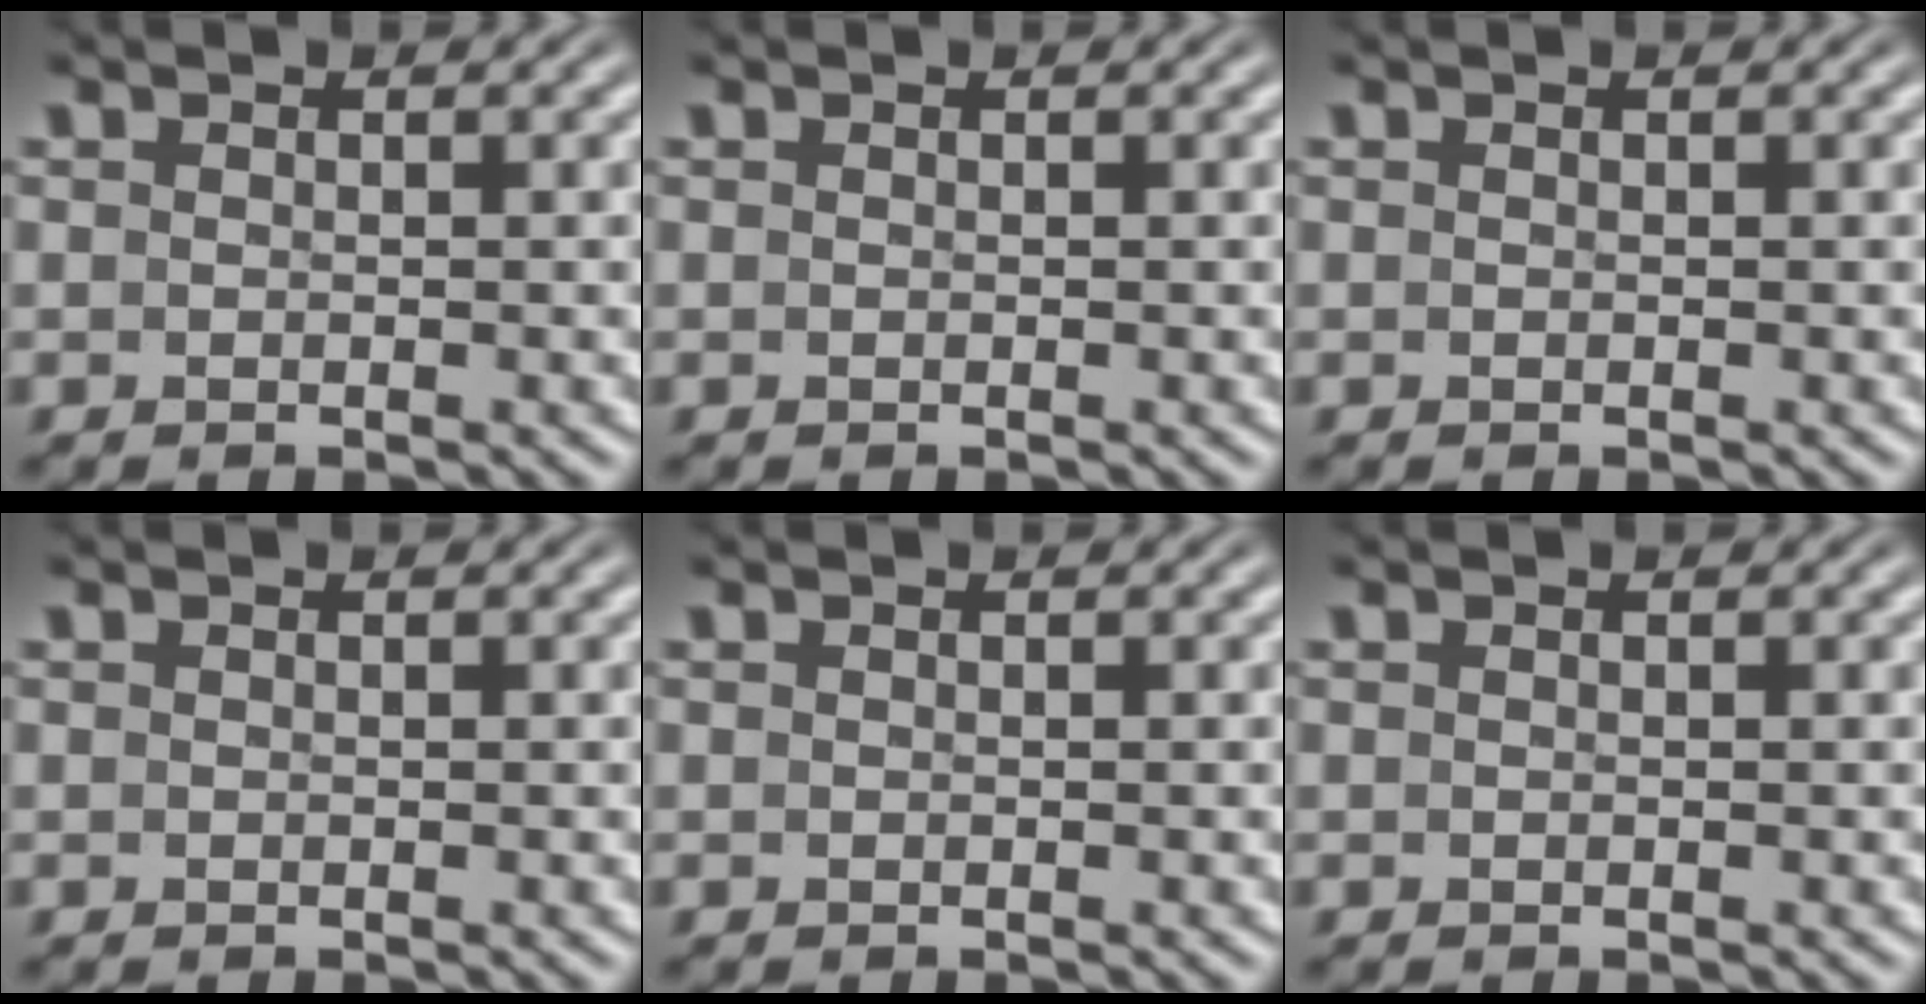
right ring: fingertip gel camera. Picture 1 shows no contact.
{"total": 0.0}
{"total": 0.0}
{"total": 0.0}
{"total": 0.0}
{"total": 0.0}